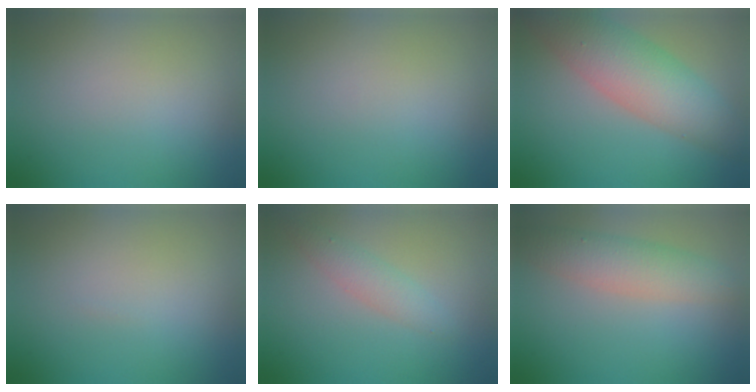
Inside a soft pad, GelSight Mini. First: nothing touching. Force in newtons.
{"total": 0.0}
{"total": 7.3, "press": 7.3, "slide": 0.3}
{"total": 0.0}
{"total": 2.0, "press": 2.0, "slide": 0.0}
{"total": 4.0, "press": 4.0, "slide": 0.1}